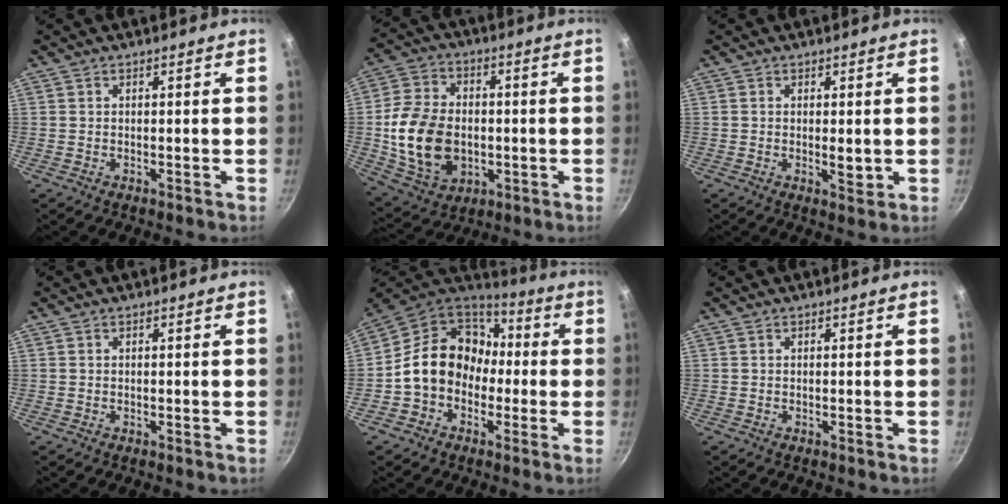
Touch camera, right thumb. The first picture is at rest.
{"total": 16.8, "force": [-1.7, 12.2, 11.4], "torque": [-0.197, 0.010, -0.020]}
{"total": 2.6, "force": [0.0, 0.9, 2.5], "torque": [-0.041, -0.008, 0.000]}
{"total": 0.0}
{"total": 16.3, "force": [-1.0, 13.4, 9.1], "torque": [-0.114, 0.059, -0.030]}
{"total": 0.0}